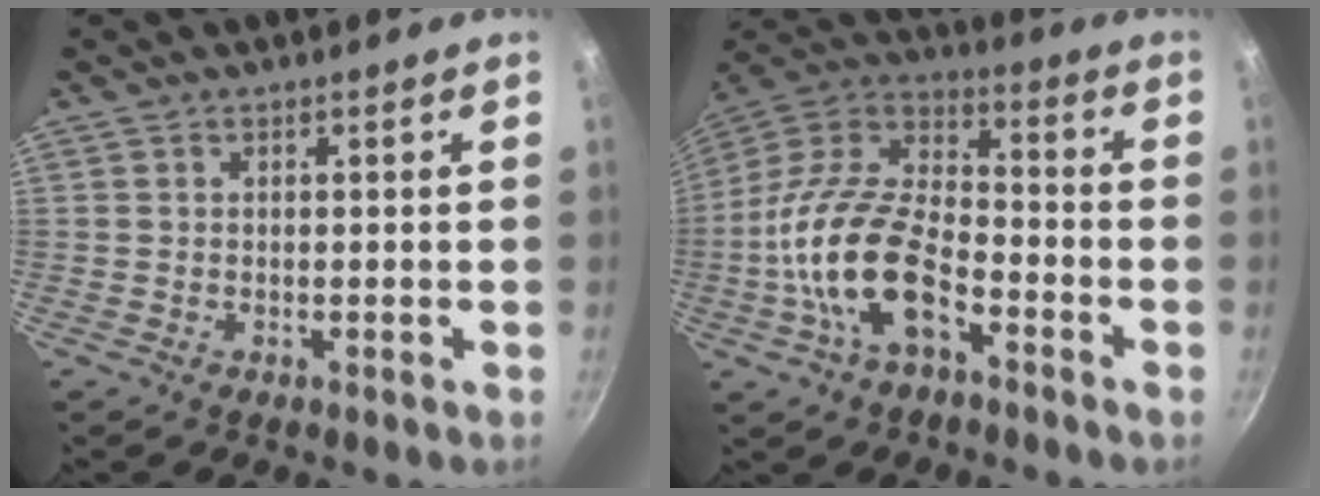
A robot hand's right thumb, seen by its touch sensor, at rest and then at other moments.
{"total": 18.9, "force": [-7.1, 9.7, 14.6], "torque": [-0.262, 0.051, -0.154]}